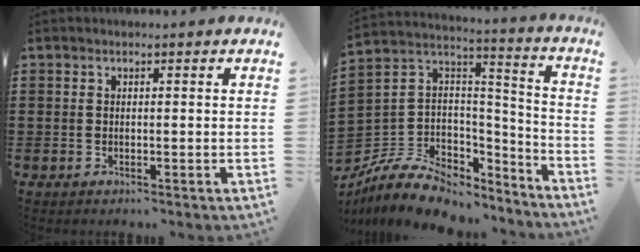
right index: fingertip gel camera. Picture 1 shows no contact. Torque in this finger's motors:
{"motor_torque": [0.07, 0.02, -0.05, -0.21]}